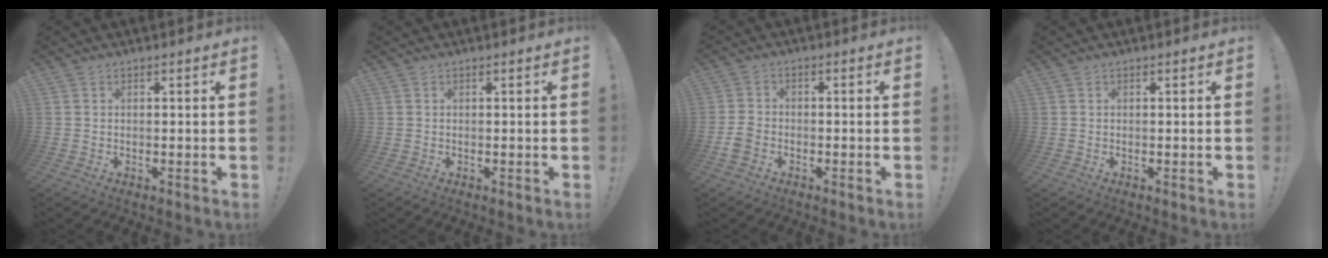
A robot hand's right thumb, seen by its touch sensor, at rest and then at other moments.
{"total": 0.0}
{"total": 4.4, "force": [-2.0, 2.9, 2.6], "torque": [-0.043, 0.005, -0.036]}
{"total": 0.0}